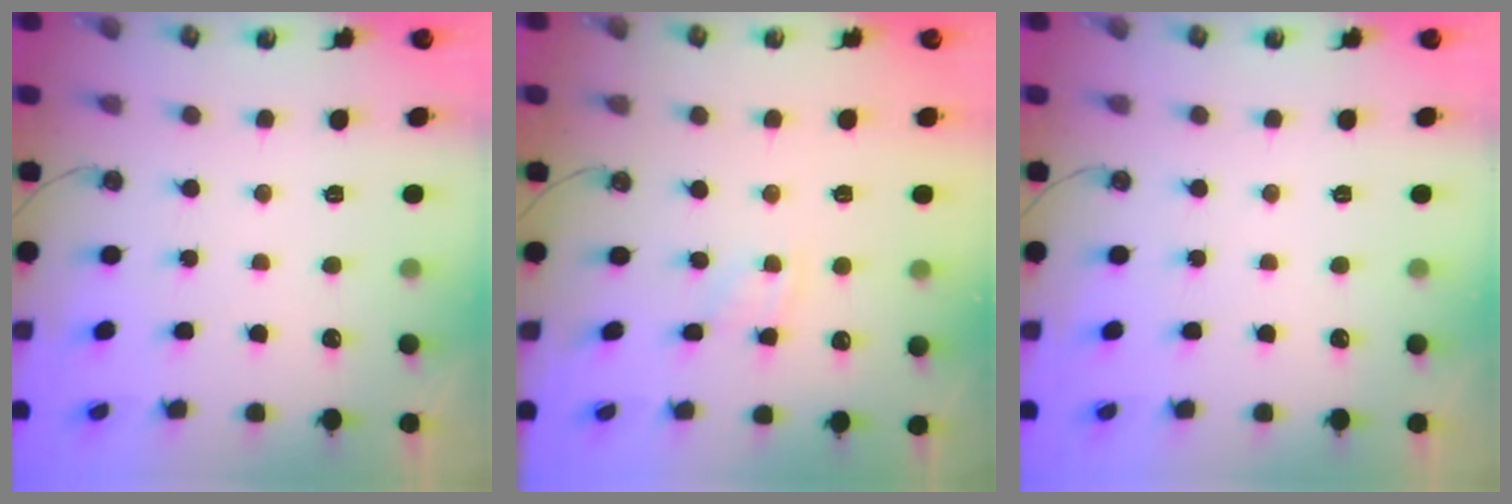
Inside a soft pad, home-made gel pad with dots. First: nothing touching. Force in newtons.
{"total": 3.2, "press": 3.1, "slide": 0.5}
{"total": 0.0}